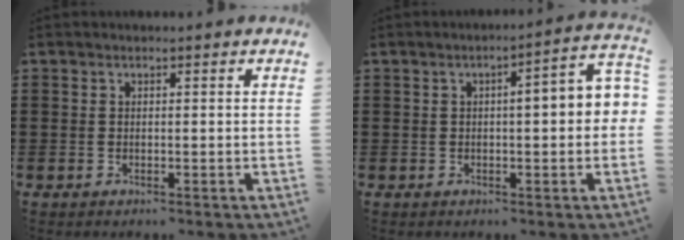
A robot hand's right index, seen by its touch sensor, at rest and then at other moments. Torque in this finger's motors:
{"motor_torque": [1.37, -0.29, 0.35, 0.13]}